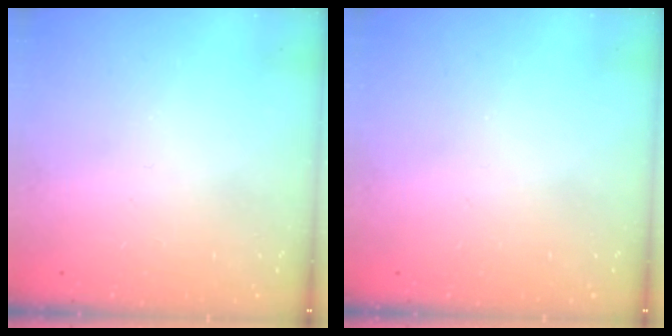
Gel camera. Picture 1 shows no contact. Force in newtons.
{"total": 0.0}